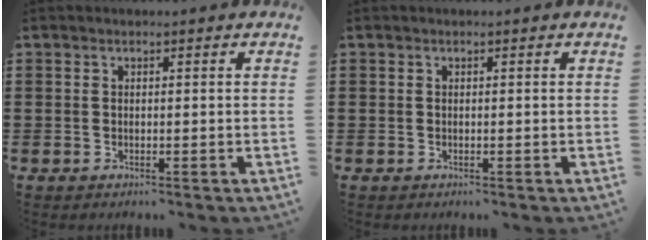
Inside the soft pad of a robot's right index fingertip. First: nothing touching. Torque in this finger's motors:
{"motor_torque": [0.00, 0.00, 0.00, 0.00]}